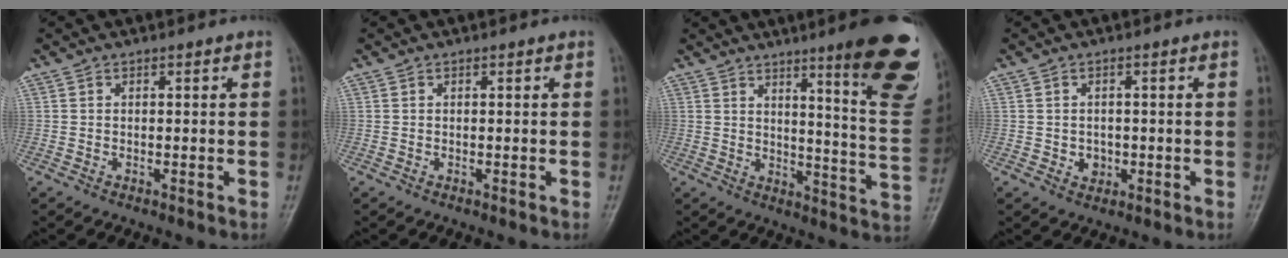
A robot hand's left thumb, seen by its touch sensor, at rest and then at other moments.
{"total": 0.0}
{"total": 20.2, "force": [11.3, 3.0, 16.5], "torque": [-0.175, -0.069, 0.149]}
{"total": 2.5, "force": [-0.4, 2.1, 1.2], "torque": [-0.006, 0.003, -0.001]}